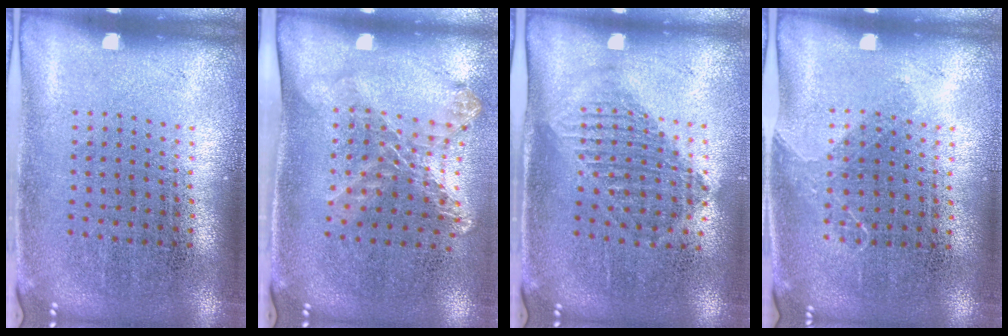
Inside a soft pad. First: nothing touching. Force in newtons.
{"total": 1.7, "press": 1.3, "slide": 1.1}
{"total": 1.3, "press": 1.1, "slide": 0.6}
{"total": 1.1, "press": 0.8, "slide": 0.7}